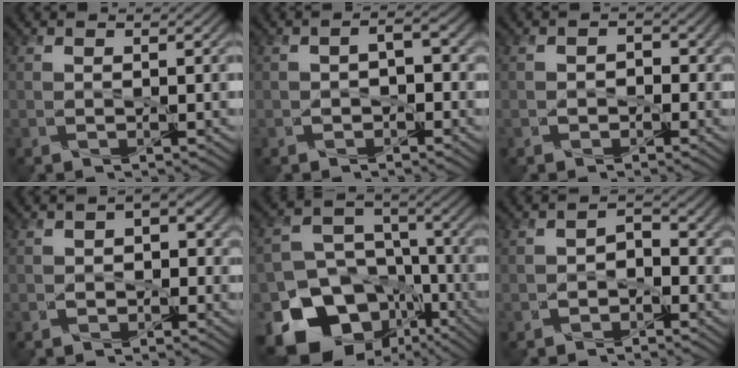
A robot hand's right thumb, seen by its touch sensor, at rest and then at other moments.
{"total": 2.7, "force": [-1.2, 1.8, 1.6], "torque": [-0.022, -0.002, -0.015]}
{"total": 2.5, "force": [-0.8, 2.2, 0.8], "torque": [-0.007, 0.005, -0.016]}
{"total": 3.0, "force": [-0.6, 2.6, 1.6], "torque": [-0.014, 0.005, -0.009]}
{"total": 19.3, "force": [-9.6, 14.6, 8.0], "torque": [-0.185, -0.045, -0.139]}
{"total": 2.7, "force": [-1.6, 1.7, 1.2], "torque": [-0.018, 0.003, -0.029]}